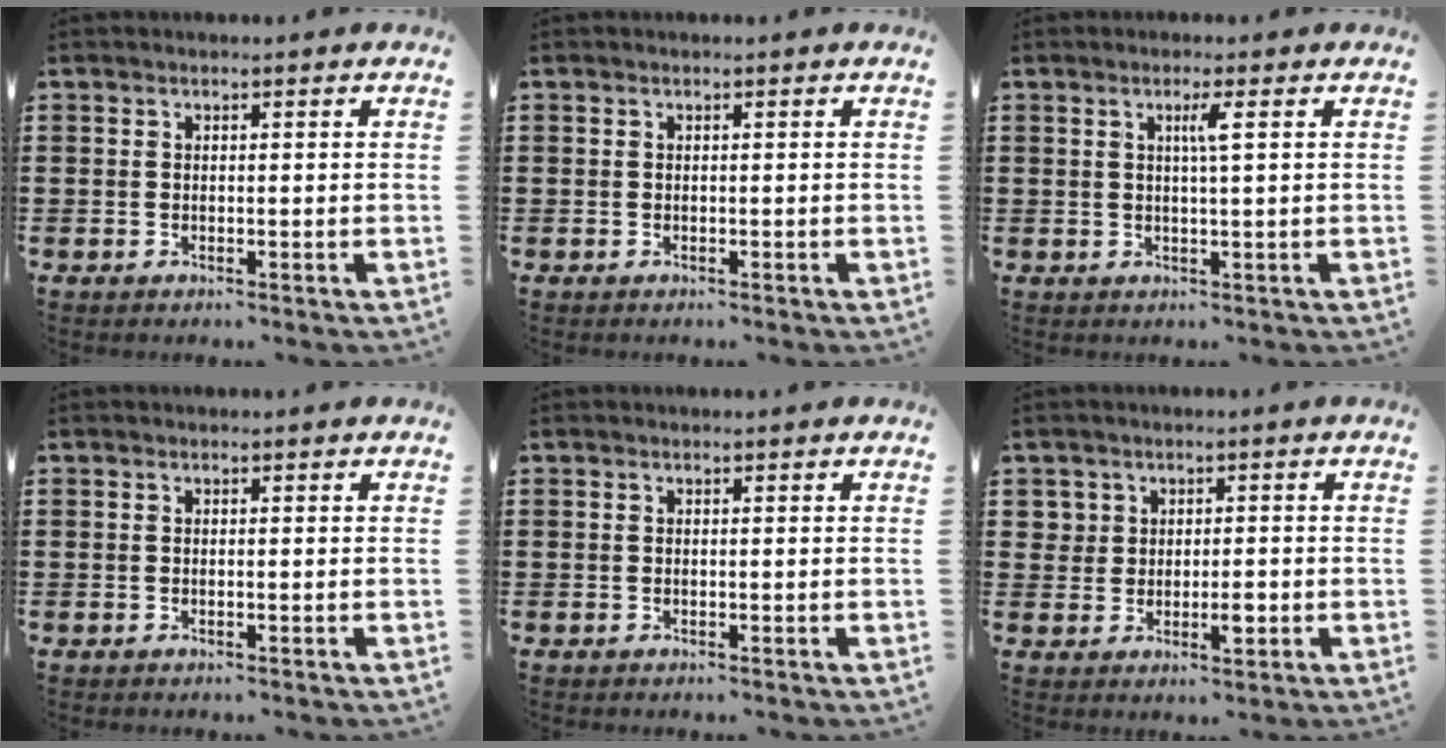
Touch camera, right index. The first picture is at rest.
{"total": 0.0}
{"total": 2.3, "force": [0.6, -0.3, 2.2], "torque": [-0.043, -0.004, 0.007]}
{"total": 0.0}
{"total": 0.0}
{"total": 3.3, "force": [0.0, 2.5, 2.1], "torque": [-0.047, 0.007, 0.000]}